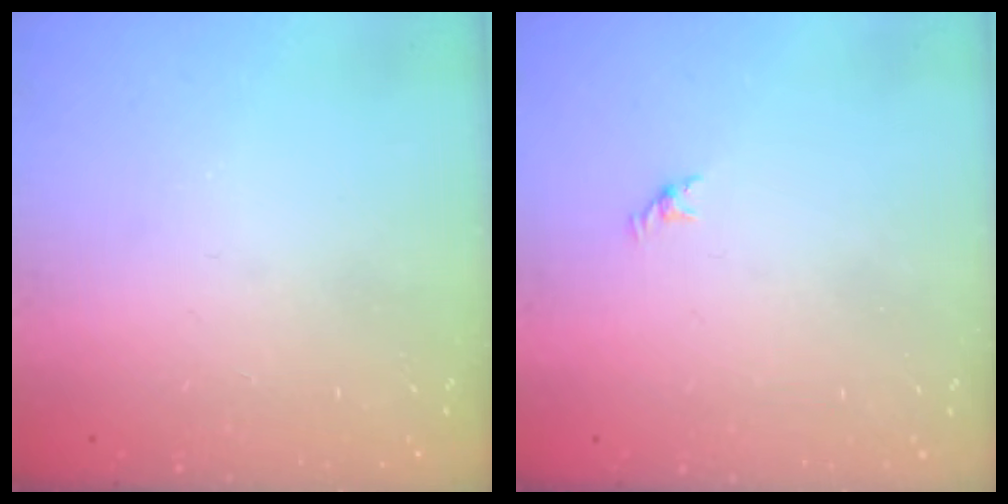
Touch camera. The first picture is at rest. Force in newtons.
{"total": 0.5, "press": 0.3, "slide": 0.4}